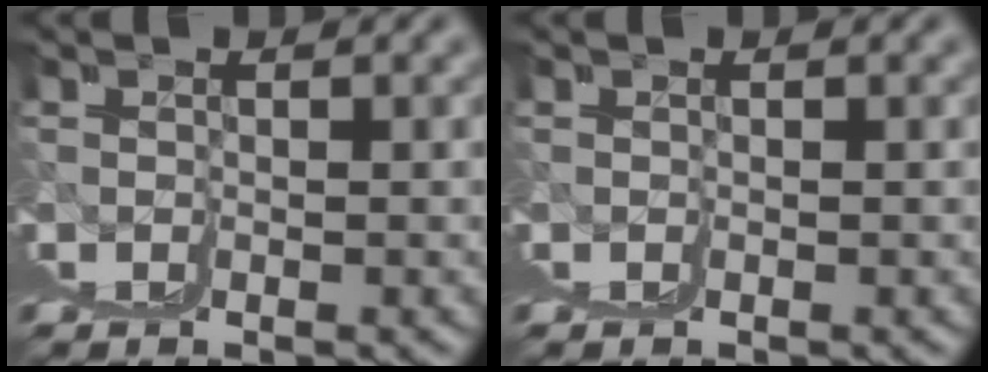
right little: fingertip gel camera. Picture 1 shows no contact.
{"total": 0.0}